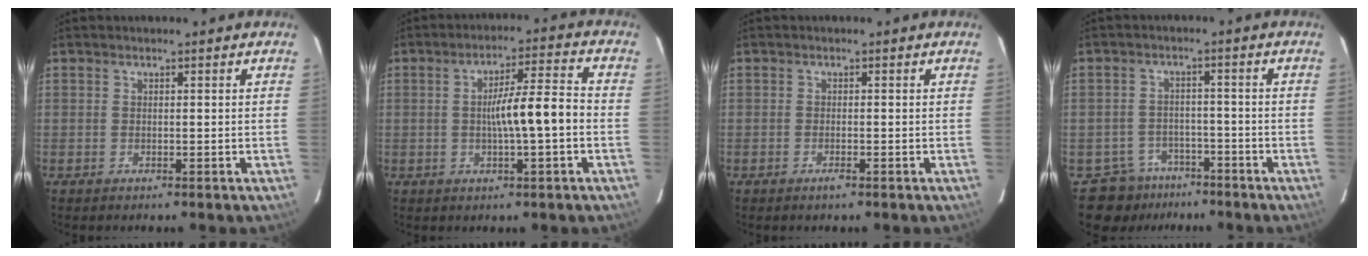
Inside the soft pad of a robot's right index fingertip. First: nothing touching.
{"total": 8.3, "force": [-1.1, 0.4, 8.2], "torque": [-0.136, 0.016, -0.019]}
{"total": 0.9, "force": [-0.7, 0.1, 0.7], "torque": [-0.016, -0.003, -0.010]}
{"total": 8.0, "force": [-5.7, 5.6, -0.3], "torque": [0.003, 0.024, -0.079]}